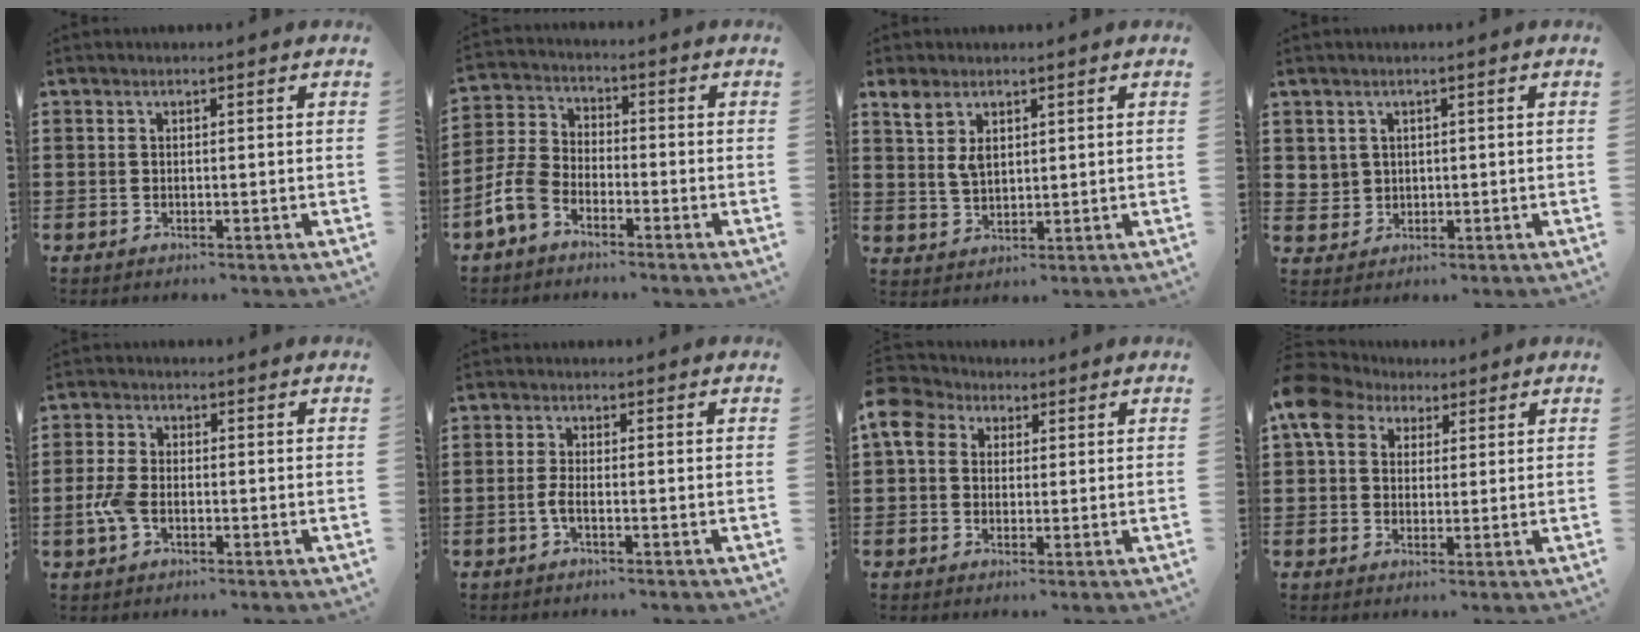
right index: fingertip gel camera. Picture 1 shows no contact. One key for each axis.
{"total": 5.9, "fx": -4.0, "fy": 3.0, "fz": 3.1, "tx": -0.099, "ty": 0.000, "tz": -0.089}
{"total": 4.1, "fx": 2.1, "fy": 2.2, "fz": 2.7, "tx": -0.061, "ty": 0.008, "tz": 0.038}
{"total": 2.1, "fx": 0.9, "fy": 1.9, "fz": 0.3, "tx": -0.016, "ty": 0.009, "tz": 0.017}
{"total": 4.3, "fx": -1.4, "fy": 2.4, "fz": 3.3, "tx": -0.086, "ty": -0.006, "tz": -0.030}
{"total": 0.7, "fx": -0.4, "fy": 0.1, "fz": 0.6, "tx": -0.013, "ty": -0.004, "tz": -0.006}
{"total": 5.8, "fx": 1.5, "fy": 5.0, "fz": 2.5, "tx": -0.082, "ty": 0.012, "tz": 0.024}
{"total": 7.6, "fx": 3.4, "fy": 6.1, "fz": 3.1, "tx": -0.102, "ty": 0.008, "tz": 0.062}